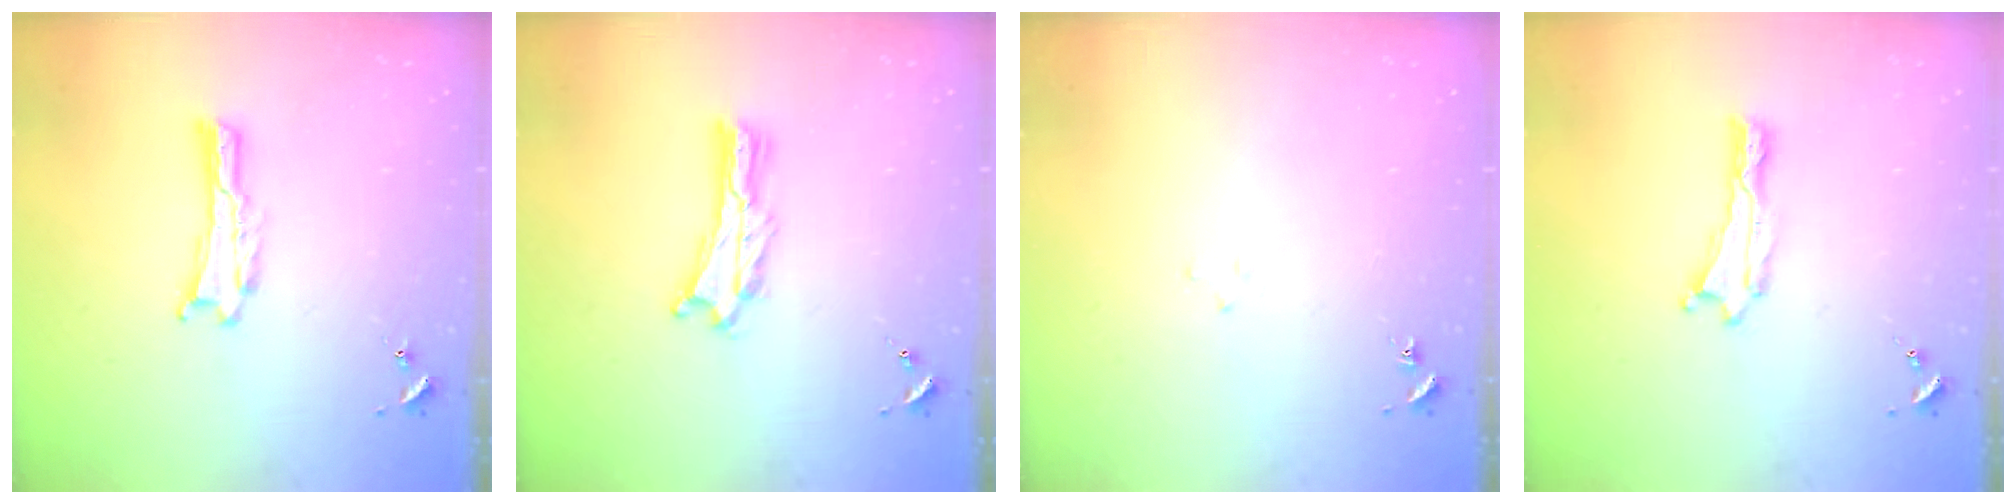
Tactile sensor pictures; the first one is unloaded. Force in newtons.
{"total": 1.3, "press": 1.3, "slide": 0.3}
{"total": 1.6, "press": 1.6, "slide": 0.1}
{"total": 0.0}